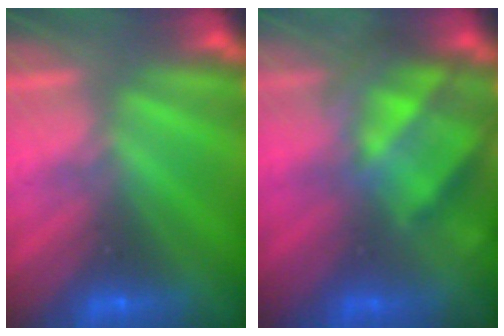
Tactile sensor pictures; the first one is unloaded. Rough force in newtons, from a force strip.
{"total": 4.8}